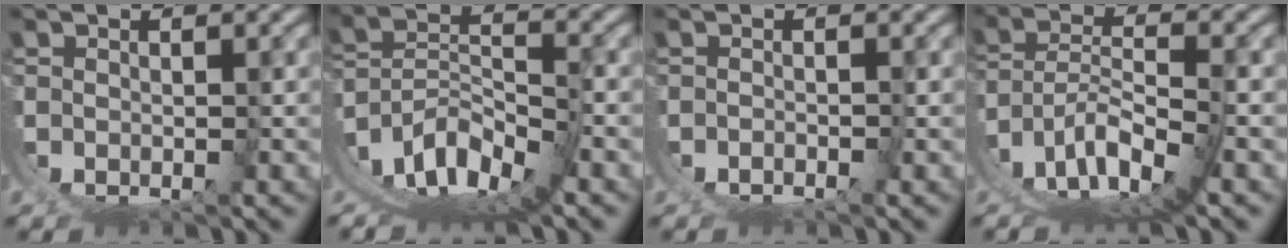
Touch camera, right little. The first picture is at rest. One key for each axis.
{"total": 11.7, "fx": 0.4, "fy": 8.4, "fz": 8.0, "tx": -0.182, "ty": -0.039, "tz": 0.018}
{"total": 1.3, "fx": -0.6, "fy": 1.0, "fz": 0.6, "tx": -0.017, "ty": -0.002, "tz": -0.008}
{"total": 9.1, "fx": 0.5, "fy": 6.3, "fz": 6.5, "tx": -0.148, "ty": -0.032, "tz": 0.021}